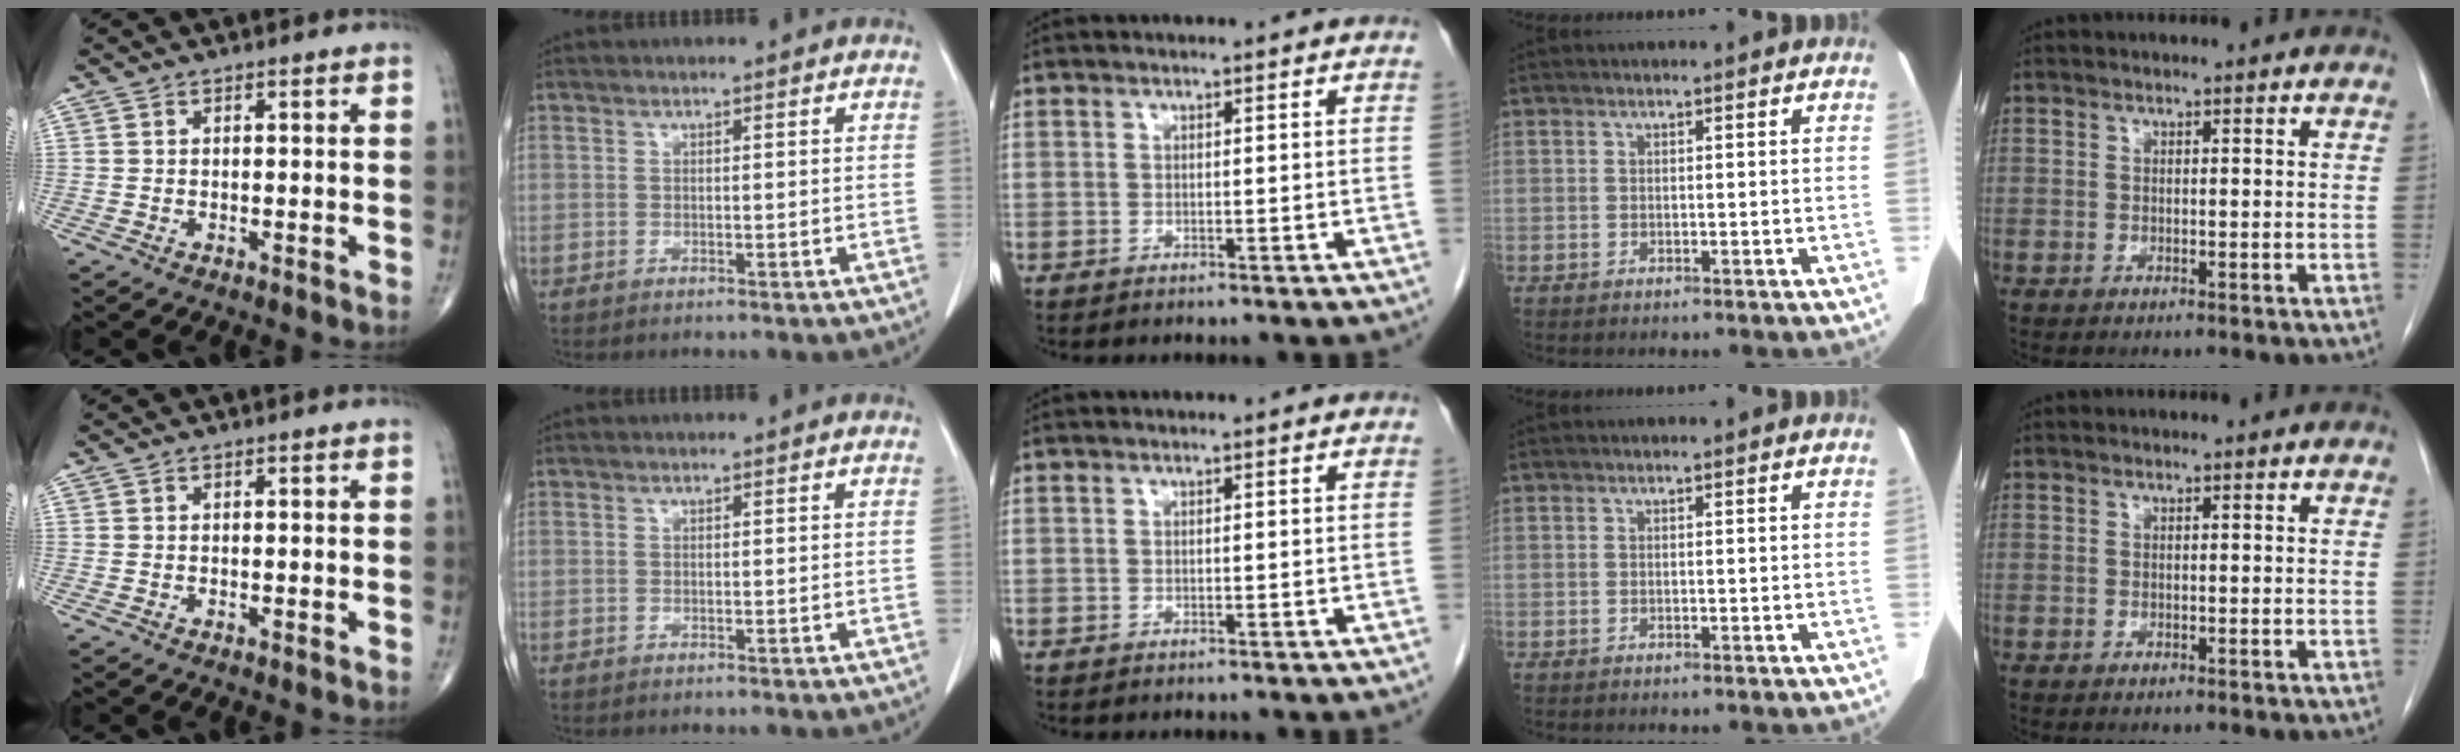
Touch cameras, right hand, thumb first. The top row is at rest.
{}